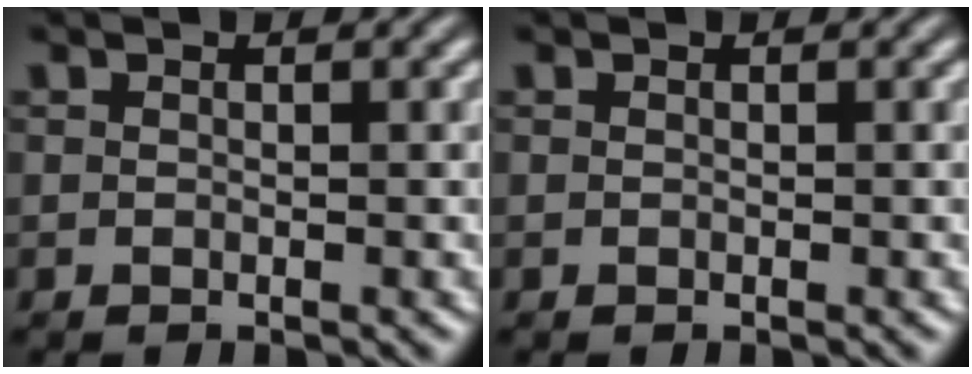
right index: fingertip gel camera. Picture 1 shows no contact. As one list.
[{"total": 0.0}]